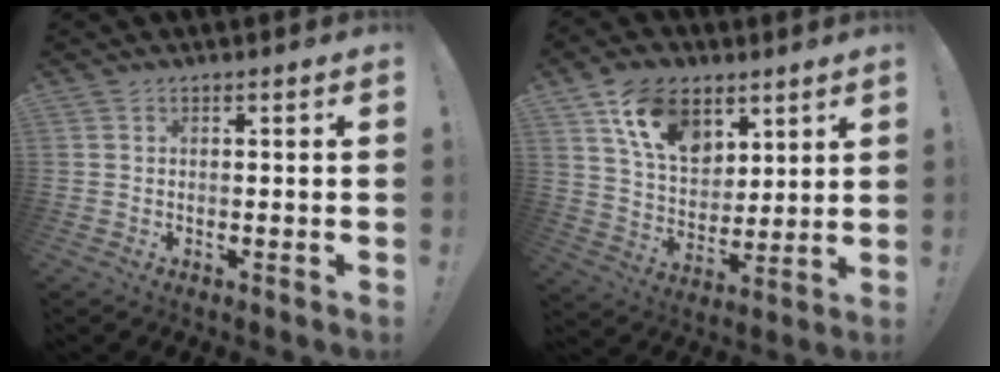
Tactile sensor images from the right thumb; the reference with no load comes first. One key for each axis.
{"total": 15.9, "fx": 8.7, "fy": 10.5, "fz": 8.1, "tx": -0.131, "ty": -0.037, "tz": 0.165}